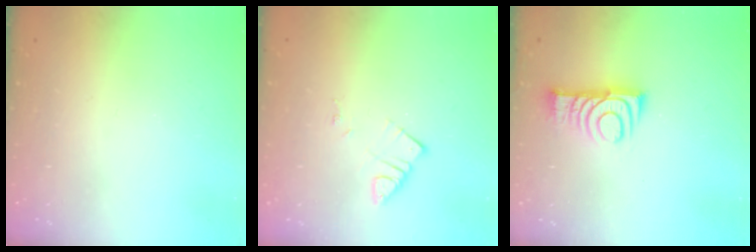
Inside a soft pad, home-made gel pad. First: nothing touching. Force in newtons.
{"total": 3.5, "press": 3.5, "slide": 0.4}
{"total": 9.3, "press": 9.3, "slide": 0.2}